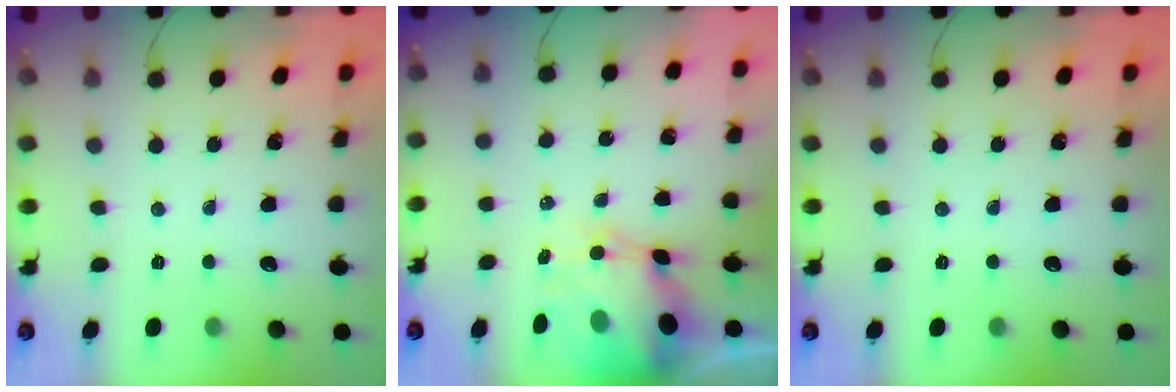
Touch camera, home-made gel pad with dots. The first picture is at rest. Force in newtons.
{"total": 10.4, "press": 9.9, "slide": 2.9}
{"total": 0.0}